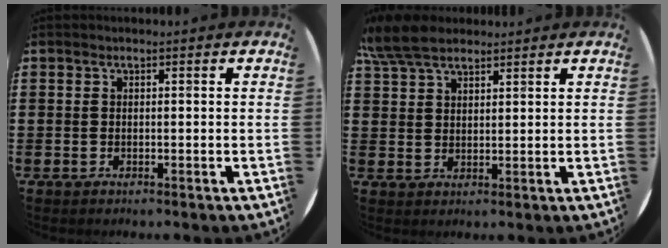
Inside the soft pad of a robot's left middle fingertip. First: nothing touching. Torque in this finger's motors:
{"motor_torque": [0.94, -0.86, 0.31, 0.04]}